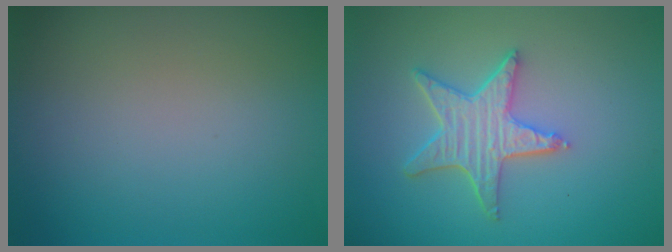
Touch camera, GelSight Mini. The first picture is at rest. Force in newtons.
{"total": 4.3, "press": 3.5, "slide": 2.4}